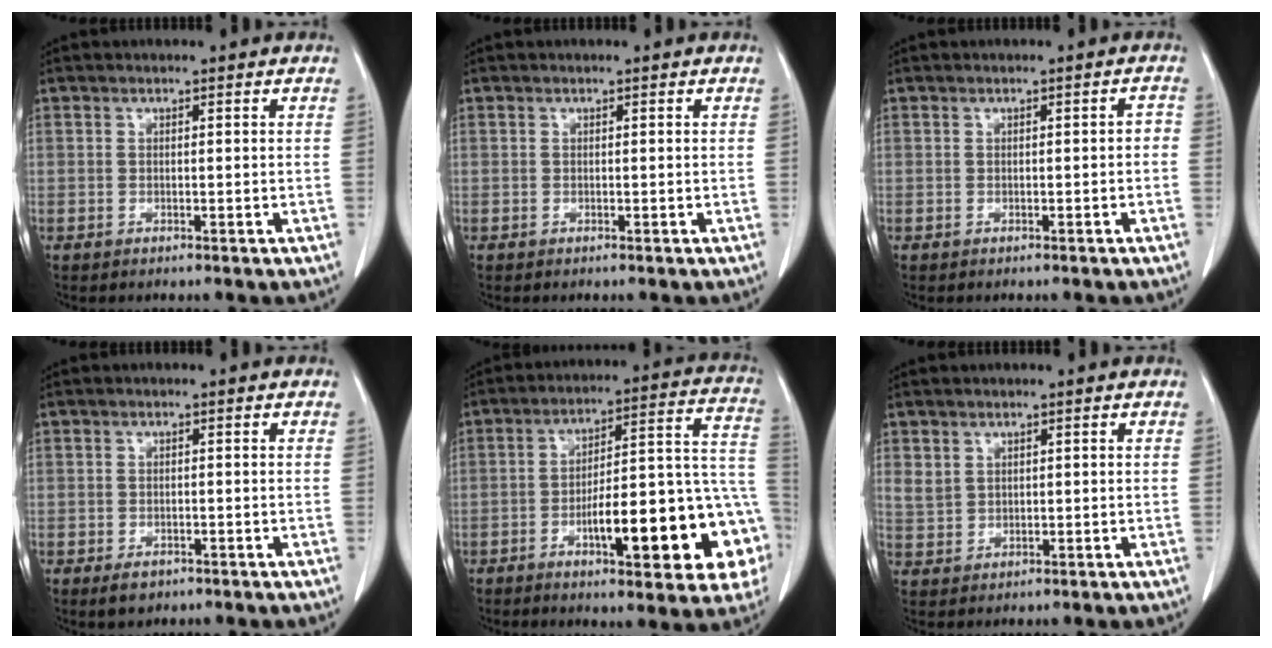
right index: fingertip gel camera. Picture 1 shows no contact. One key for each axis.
{"total": 0.0}
{"total": 1.1, "fx": -0.4, "fy": 0.5, "fz": 0.9, "tx": -0.006, "ty": 0.004, "tz": -0.006}
{"total": 2.3, "fx": -1.4, "fy": 1.4, "fz": 1.1, "tx": -0.019, "ty": -0.001, "tz": -0.013}
{"total": 21.6, "fx": -6.9, "fy": 4.8, "fz": 19.9, "tx": -0.192, "ty": 0.036, "tz": -0.085}
{"total": 2.7, "fx": 1.4, "fy": 2.1, "fz": 0.8, "tx": -0.015, "ty": 0.001, "tz": 0.037}